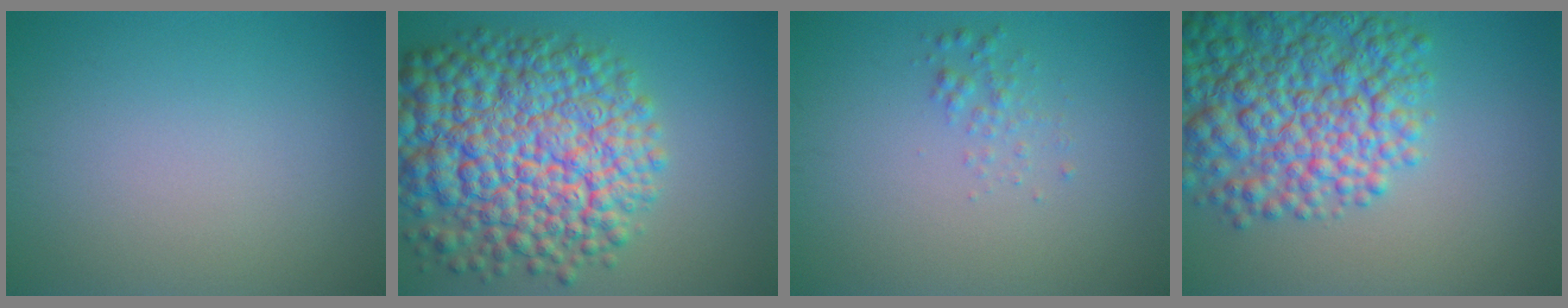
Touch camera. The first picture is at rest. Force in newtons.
{"total": 14.7, "press": 14.7, "slide": 0.5}
{"total": 1.2, "press": 1.2, "slide": 0.0}
{"total": 10.0, "press": 10.0, "slide": 0.3}